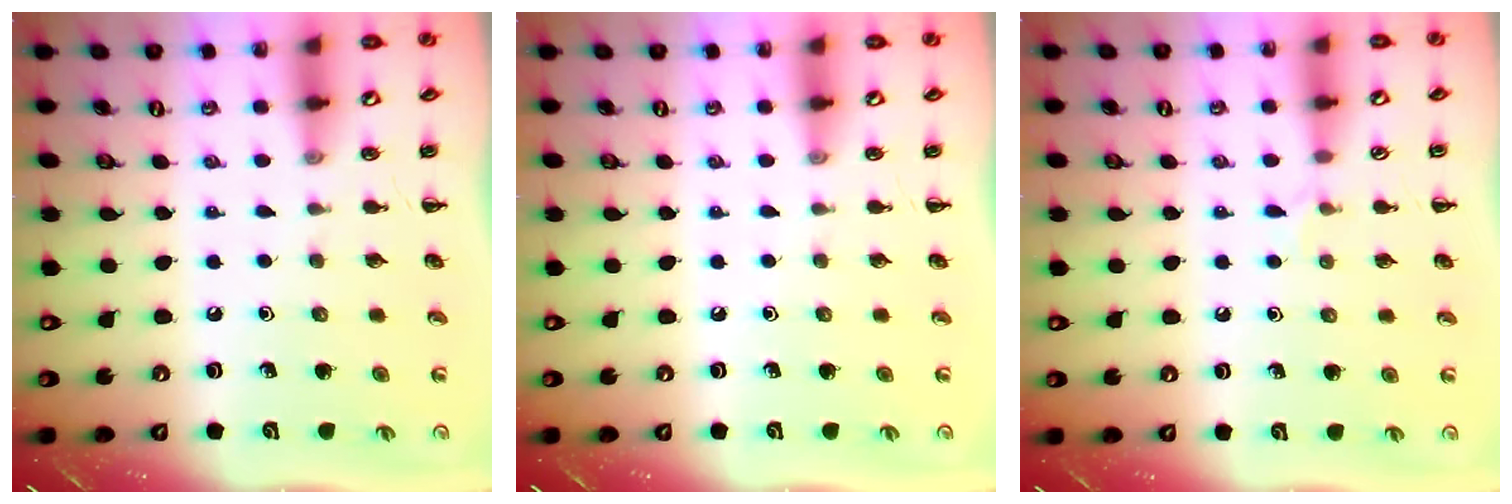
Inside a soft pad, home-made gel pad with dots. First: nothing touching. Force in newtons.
{"total": 0.0}
{"total": 4.6, "press": 4.3, "slide": 1.7}